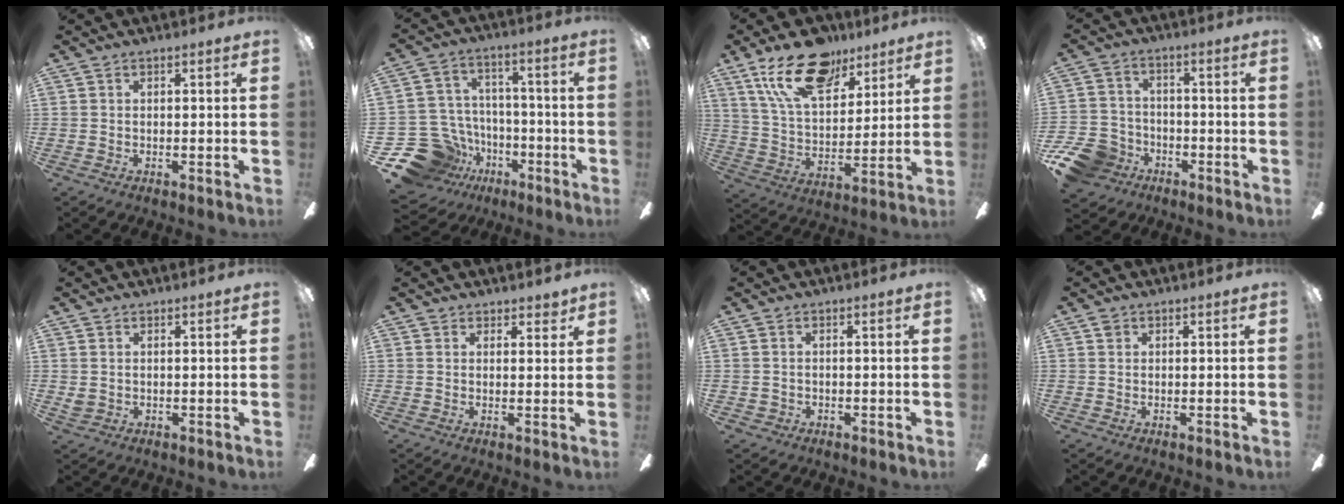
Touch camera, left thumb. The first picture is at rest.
{"total": 18.2, "force": [-8.7, 14.6, 6.6], "torque": [-0.164, 0.050, -0.120]}
{"total": 19.5, "force": [12.2, 10.2, 11.3], "torque": [-0.197, -0.046, 0.219]}
{"total": 10.7, "force": [-6.1, 8.0, 3.6], "torque": [-0.088, 0.048, -0.109]}
{"total": 1.6, "force": [1.0, 1.2, 0.3], "torque": [0.001, -0.001, 0.016]}
{"total": 2.6, "force": [2.2, 1.3, 0.3], "torque": [0.000, -0.005, 0.041]}
{"total": 1.1, "force": [0.0, 1.1, 0.0], "torque": [-0.001, 0.005, -0.005]}
{"total": 1.0, "force": [0.6, 0.8, 0.3], "torque": [-0.006, 0.005, 0.010]}